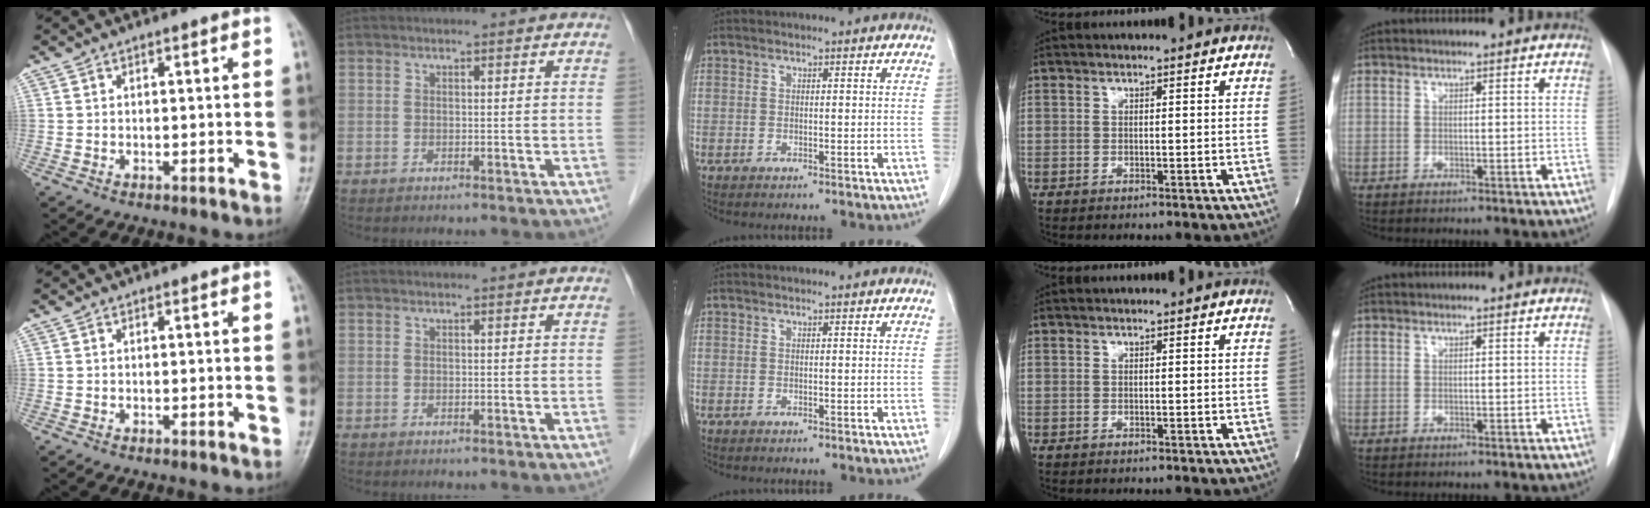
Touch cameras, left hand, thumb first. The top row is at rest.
{}